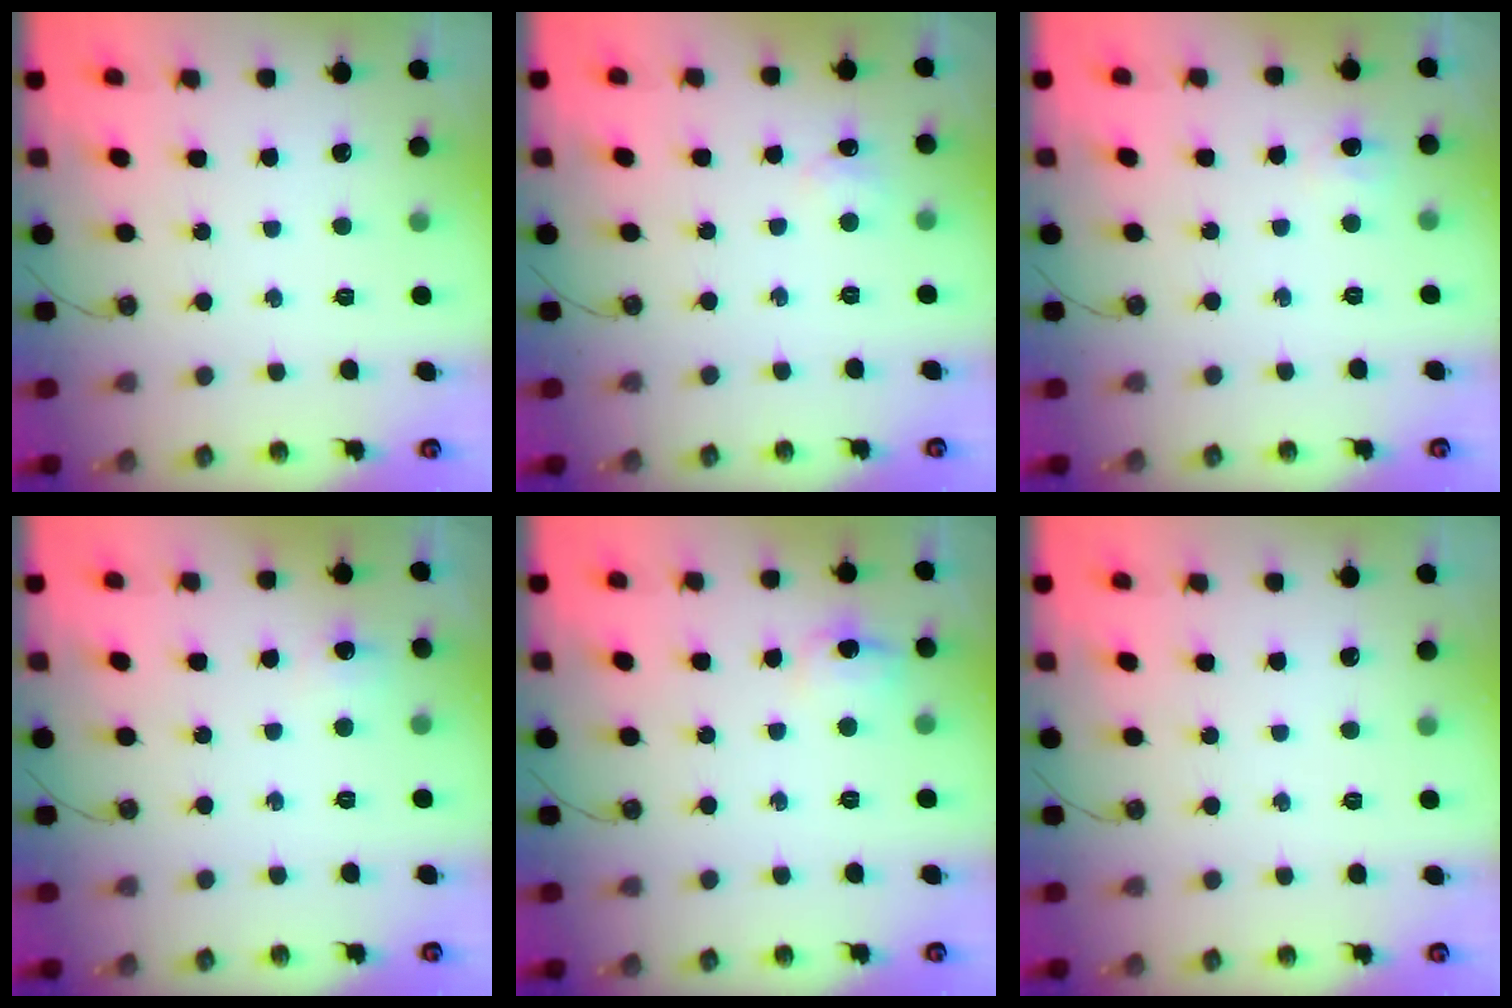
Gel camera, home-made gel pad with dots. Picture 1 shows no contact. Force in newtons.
{"total": 5.0, "press": 5.0, "slide": 0.7}
{"total": 3.6, "press": 3.5, "slide": 0.7}
{"total": 4.9, "press": 4.9, "slide": 0.7}
{"total": 7.6, "press": 7.5, "slide": 0.8}
{"total": 0.0}